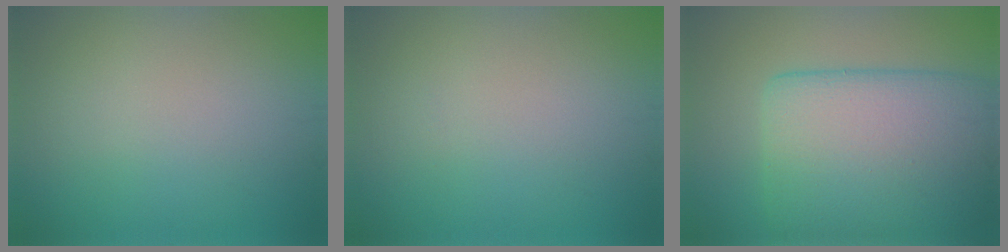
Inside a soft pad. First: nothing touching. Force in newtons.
{"total": 0.0}
{"total": 11.7, "press": 11.6, "slide": 0.8}